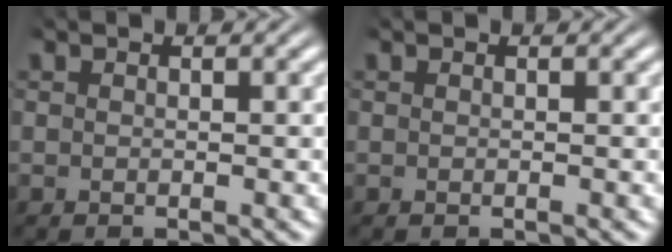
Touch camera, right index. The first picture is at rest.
{"total": 0.0}